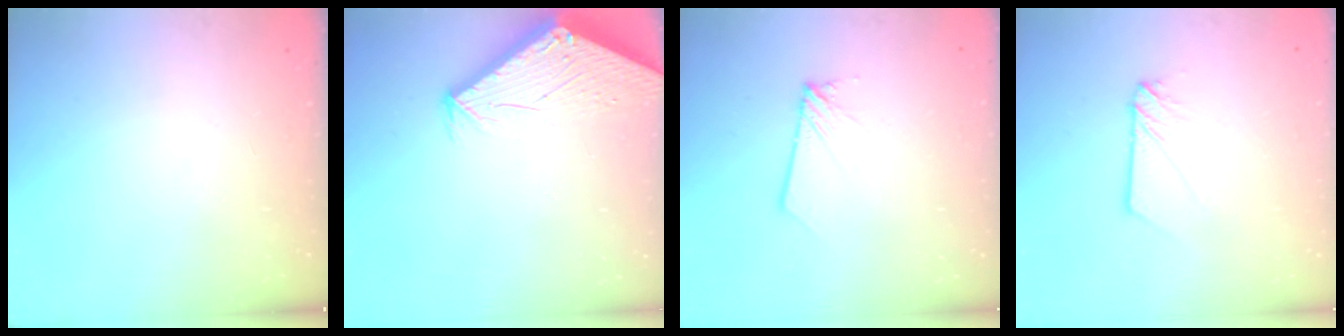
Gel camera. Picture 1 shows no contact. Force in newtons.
{"total": 2.5, "press": 2.5, "slide": 0.1}
{"total": 2.0, "press": 2.0, "slide": 0.1}
{"total": 2.9, "press": 2.9, "slide": 0.3}